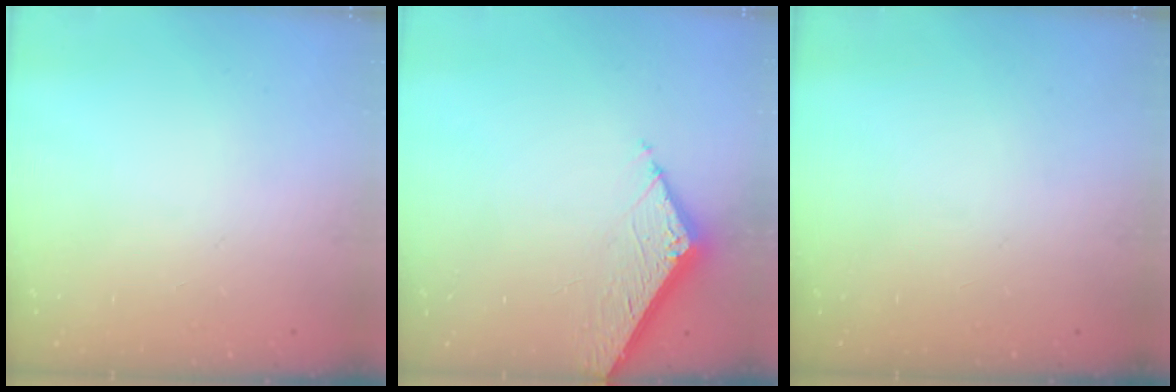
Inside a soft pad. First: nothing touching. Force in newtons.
{"total": 6.7, "press": 6.7, "slide": 0.2}
{"total": 0.0}